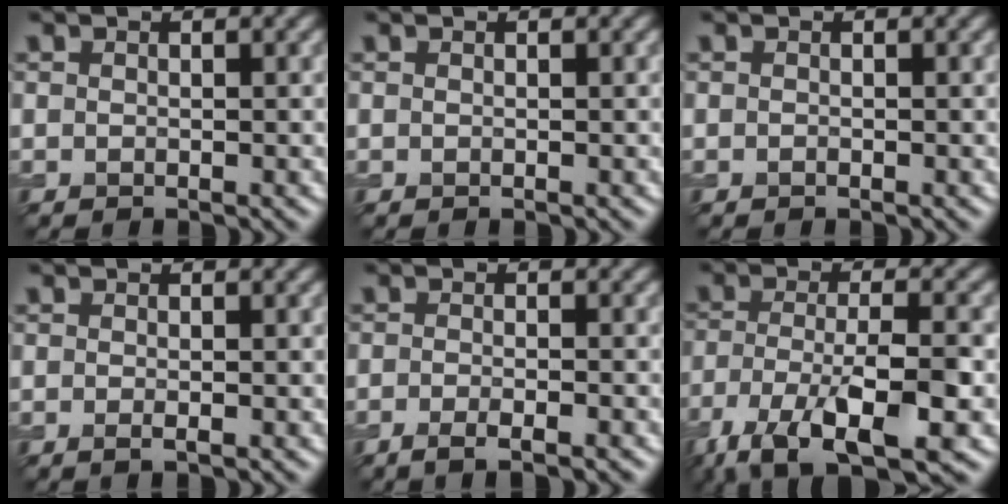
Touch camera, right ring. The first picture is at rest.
{"total": 0.0}
{"total": 0.0}
{"total": 0.8, "force": [-0.3, 0.1, 0.8], "torque": [-0.012, -0.005, -0.005]}
{"total": 2.7, "force": [-1.6, 0.6, 2.2], "torque": [-0.033, -0.003, -0.032]}
{"total": 10.0, "force": [-5.6, 3.1, 7.7], "torque": [-0.138, -0.008, -0.104]}